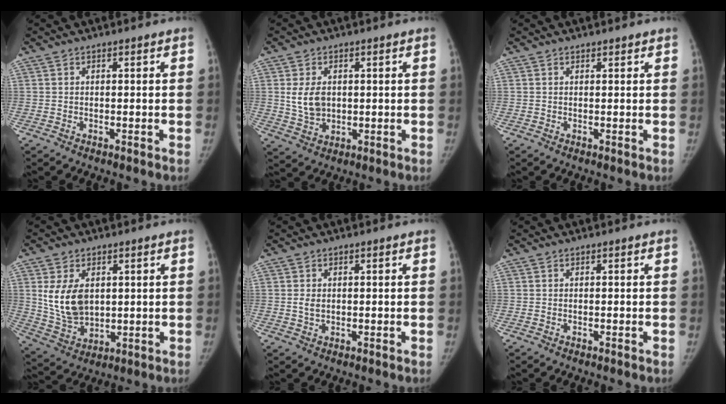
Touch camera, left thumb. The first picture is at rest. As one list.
[{"total": 6.1, "force": [0.9, 4.4, 4.2], "torque": [-0.062, -0.006, 0.028]}, {"total": 0.8, "force": [0.7, 0.3, 0.2], "torque": [-0.001, -0.004, 0.010]}, {"total": 10.6, "force": [2.2, 7.1, 7.5], "torque": [-0.119, -0.014, 0.061]}, {"total": 1.9, "force": [0.2, 1.4, 1.3], "torque": [-0.020, -0.003, 0.009]}, {"total": 0.0}]